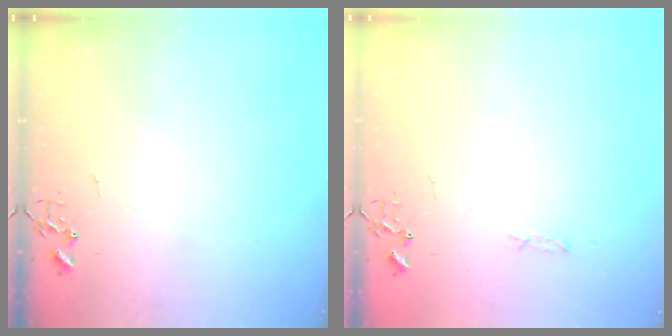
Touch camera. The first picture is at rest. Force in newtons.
{"total": 3.3, "press": 3.3, "slide": 0.5}